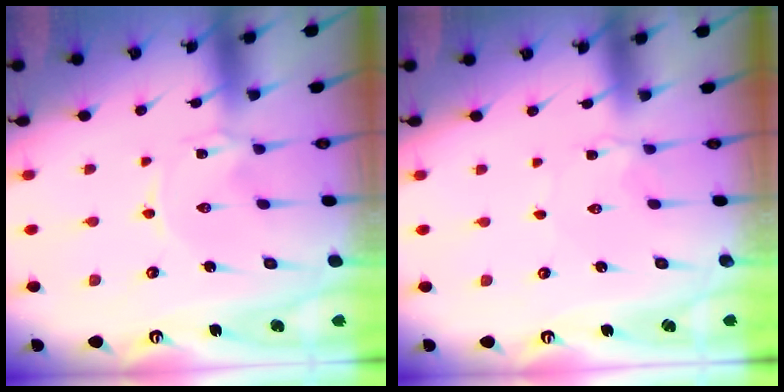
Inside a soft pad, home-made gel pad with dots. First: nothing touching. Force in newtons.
{"total": 2.2, "press": 2.2, "slide": 0.3}